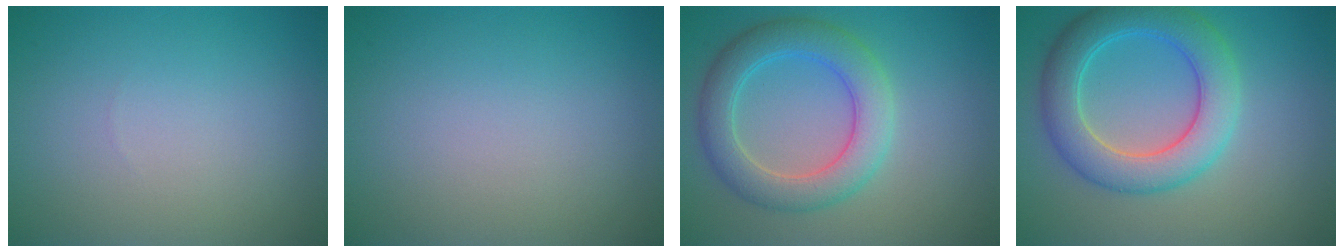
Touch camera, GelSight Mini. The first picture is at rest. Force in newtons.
{"total": 0.0}
{"total": 5.3, "press": 5.3, "slide": 0.1}
{"total": 6.4, "press": 6.3, "slide": 0.4}